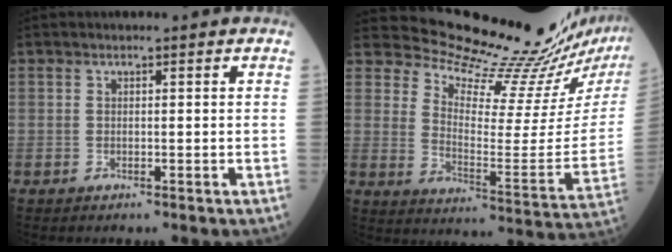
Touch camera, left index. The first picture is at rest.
{"total": 19.9, "force": [19.2, 0.5, 5.3], "torque": [-0.092, -0.121, 0.251]}